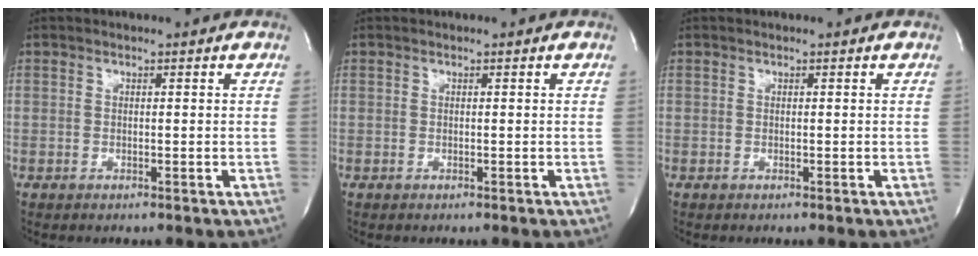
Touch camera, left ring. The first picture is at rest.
{"total": 0.0}
{"total": 0.0}